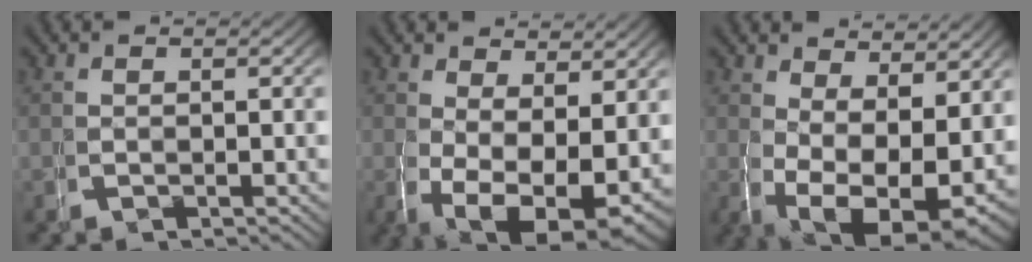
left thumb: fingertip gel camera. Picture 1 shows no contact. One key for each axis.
{"total": 8.7, "fx": -2.6, "fy": 5.6, "fz": 6.2, "tx": -0.122, "ty": -0.066, "tz": -0.010}
{"total": 9.6, "fx": -2.1, "fy": 6.2, "fz": 7.0, "tx": -0.137, "ty": -0.072, "tz": 0.005}